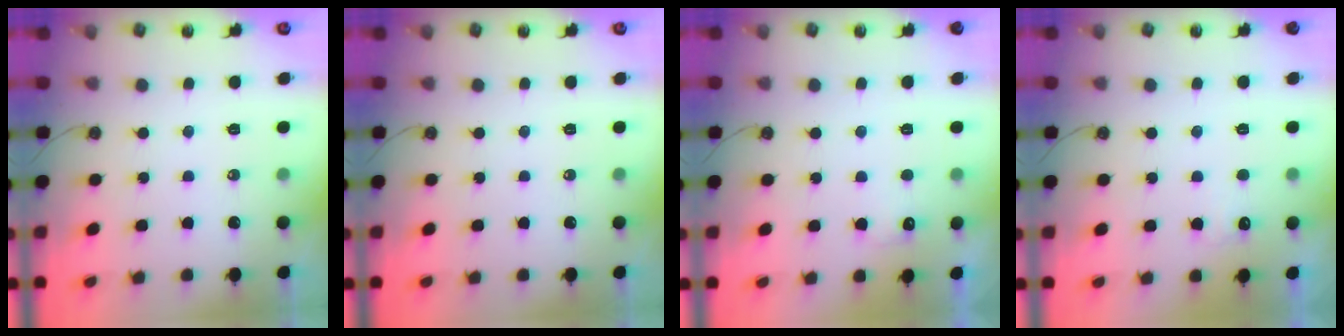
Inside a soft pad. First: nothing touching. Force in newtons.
{"total": 0.0}
{"total": 6.9, "press": 6.8, "slide": 1.2}
{"total": 4.8, "press": 4.6, "slide": 1.2}